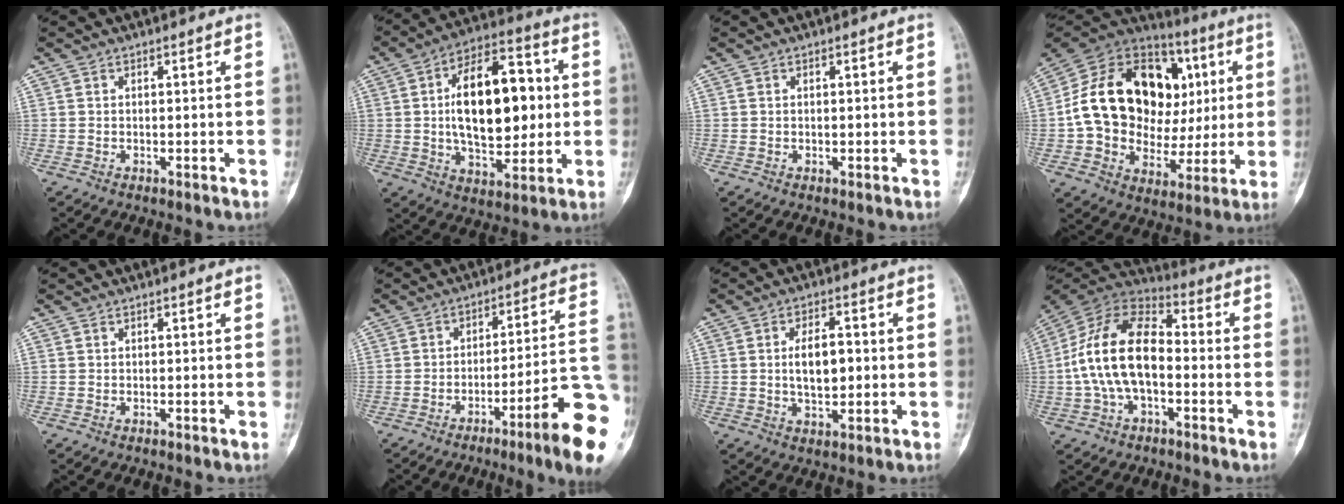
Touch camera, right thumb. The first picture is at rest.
{"total": 20.8, "force": [1.8, 11.1, 17.5], "torque": [-0.246, 0.012, 0.030]}
{"total": 0.5, "force": [0.1, 0.3, 0.4], "torque": [-0.008, -0.001, 0.004]}
{"total": 27.5, "force": [4.9, 19.6, 18.7], "torque": [-0.281, 0.037, 0.087]}
{"total": 0.0}
{"total": 17.5, "force": [-7.5, 1.6, 15.7], "torque": [-0.160, 0.049, -0.106]}
{"total": 7.3, "force": [0.3, 3.8, 6.3], "torque": [-0.096, 0.002, 0.006]}
{"total": 17.1, "force": [-1.7, 9.9, 13.9], "torque": [-0.263, 0.042, -0.038]}